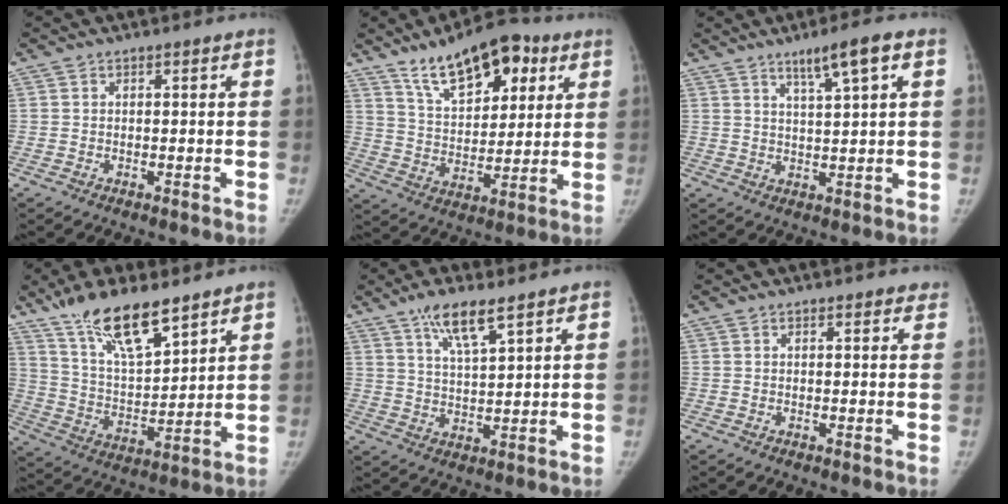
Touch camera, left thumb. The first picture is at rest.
{"total": 16.6, "force": [9.5, 8.0, 11.0], "torque": [-0.128, -0.037, 0.157]}
{"total": 6.5, "force": [3.6, 0.4, 5.4], "torque": [-0.094, -0.013, 0.063]}
{"total": 16.5, "force": [11.7, 5.1, 10.4], "torque": [-0.164, -0.059, 0.225]}
{"total": 8.0, "force": [5.2, 1.7, 5.7], "torque": [-0.104, -0.027, 0.102]}
{"total": 1.5, "force": [1.3, 0.7, 0.3], "torque": [0.012, -0.001, 0.010]}